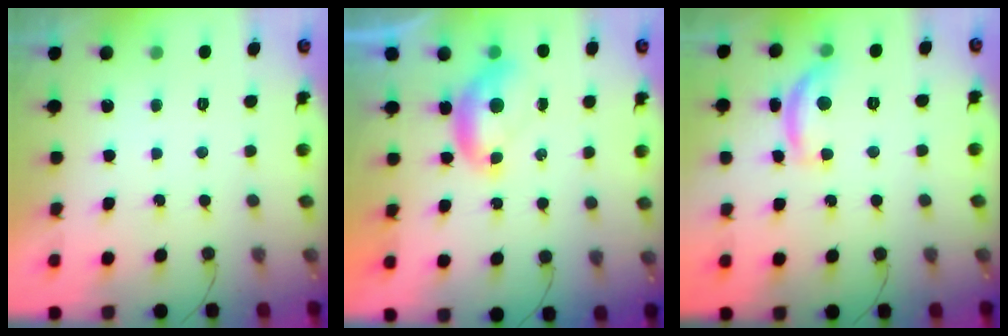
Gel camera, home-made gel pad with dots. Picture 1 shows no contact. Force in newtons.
{"total": 6.3, "press": 6.2, "slide": 0.9}
{"total": 11.6, "press": 11.5, "slide": 0.7}